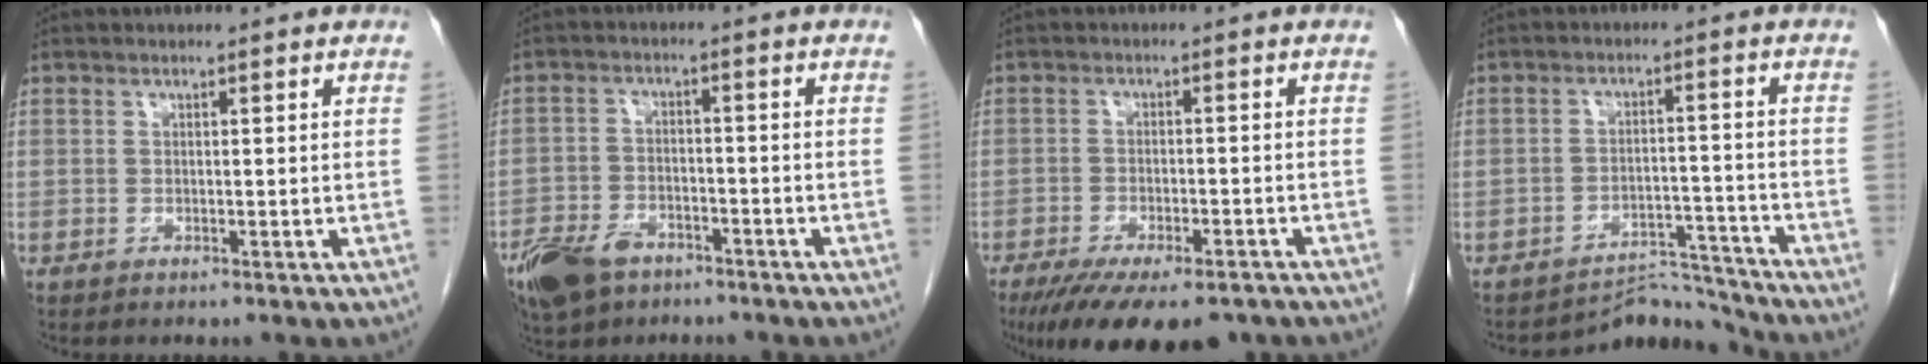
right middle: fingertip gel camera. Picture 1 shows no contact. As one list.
[{"total": 9.4, "force": [-6.5, 5.2, 4.5], "torque": [-0.090, -0.003, -0.112]}, {"total": 15.5, "force": [-11.9, 4.8, 8.7], "torque": [-0.150, -0.021, -0.169]}, {"total": 5.8, "force": [-5.4, 0.1, -1.9], "torque": [0.040, 0.028, -0.081]}]